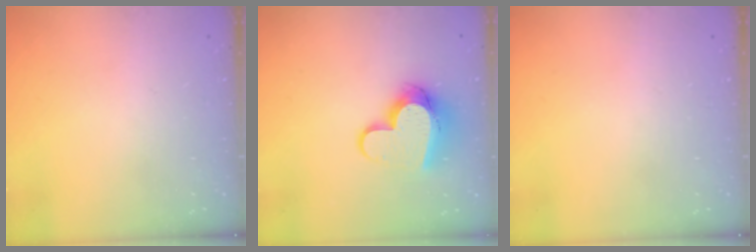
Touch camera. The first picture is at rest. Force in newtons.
{"total": 12.7, "press": 12.7, "slide": 1.4}
{"total": 0.0}